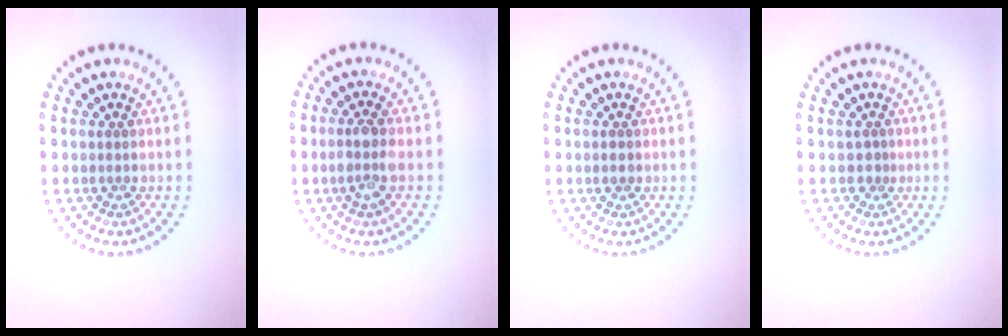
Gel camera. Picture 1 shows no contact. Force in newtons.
{"total": 2.2, "press": 2.0, "slide": 1.0}
{"total": 1.0, "press": 1.0, "slide": 0.2}
{"total": 0.6, "press": 0.4, "slide": 0.5}